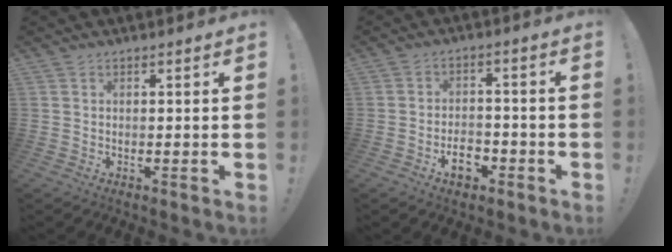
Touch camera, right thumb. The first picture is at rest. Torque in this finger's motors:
{"motor_torque": [0.12, -0.03, 0.66, -0.60, 0.21]}